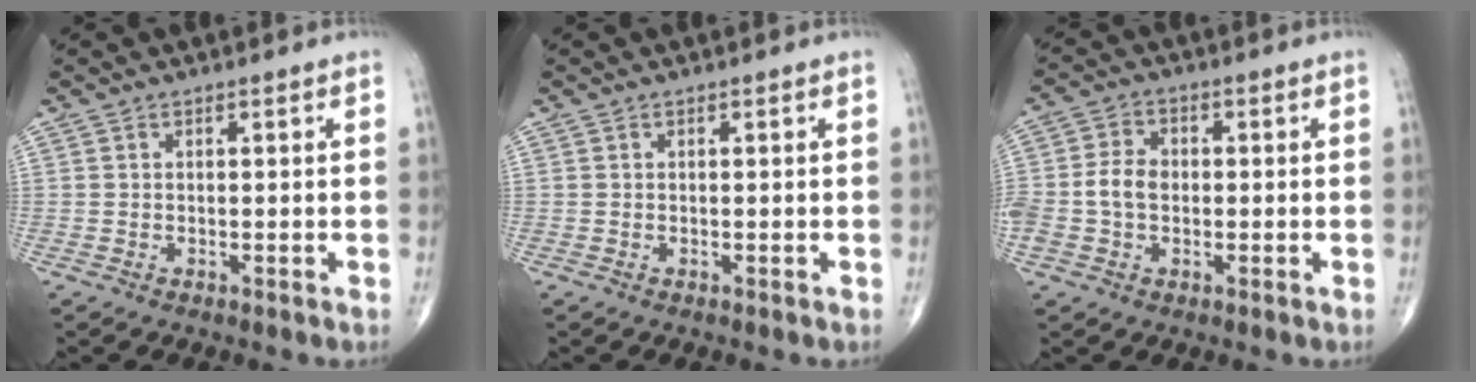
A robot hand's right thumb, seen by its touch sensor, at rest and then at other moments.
{"total": 0.0}
{"total": 6.0, "force": [-0.7, 4.4, 4.0], "torque": [-0.084, 0.018, -0.015]}